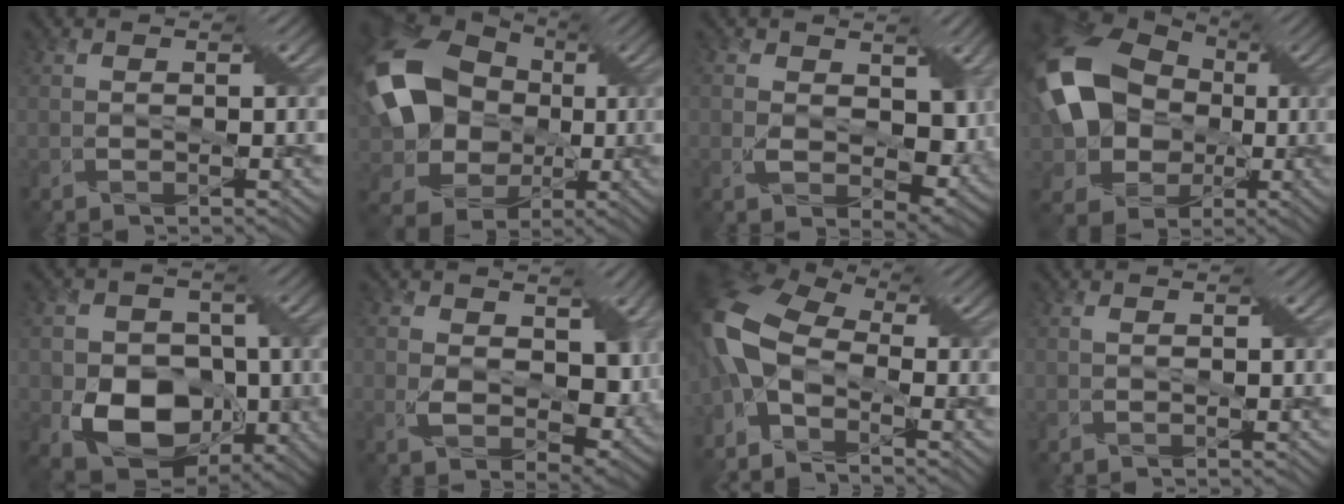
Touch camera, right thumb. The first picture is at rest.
{"total": 19.2, "force": [0.9, 15.3, 11.6], "torque": [-0.276, 0.000, 0.033]}
{"total": 6.8, "force": [0.4, 4.5, 5.1], "torque": [-0.102, -0.014, 0.013]}
{"total": 17.5, "force": [1.1, 13.9, 10.6], "torque": [-0.239, -0.007, 0.025]}
{"total": 11.9, "force": [-3.5, 8.7, 7.4], "torque": [-0.127, -0.032, -0.063]}
{"total": 7.5, "force": [0.3, 4.9, 5.7], "torque": [-0.115, -0.015, 0.010]}
{"total": 10.8, "force": [-2.8, 5.9, 8.6], "torque": [-0.218, -0.002, -0.065]}
{"total": 0.6, "force": [0.2, 0.1, 0.5], "torque": [-0.009, 0.002, 0.002]}